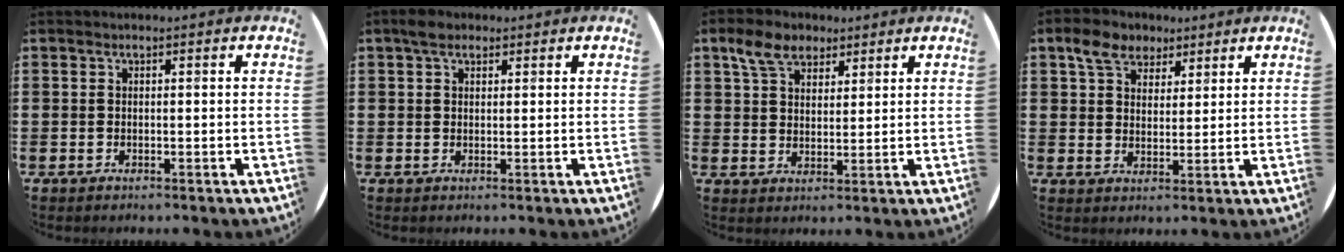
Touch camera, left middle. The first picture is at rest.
{"total": 2.3, "force": [1.7, 1.1, 1.1], "torque": [-0.016, 0.005, 0.030]}
{"total": 5.7, "force": [4.0, 3.4, 2.4], "torque": [-0.052, 0.007, 0.074]}
{"total": 5.2, "force": [3.8, 3.2, 1.5], "torque": [-0.037, 0.008, 0.068]}